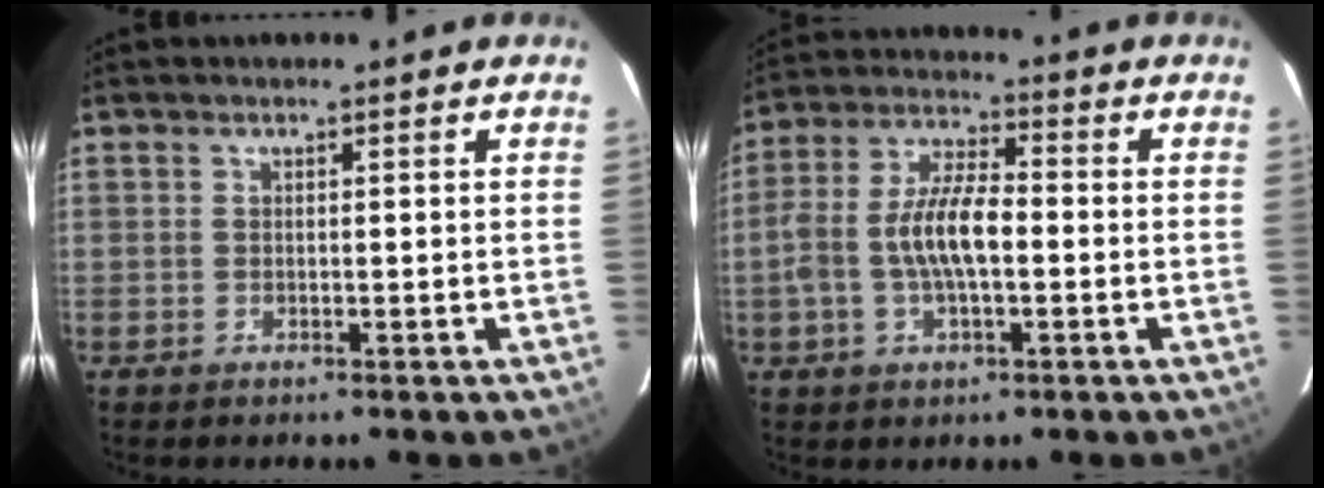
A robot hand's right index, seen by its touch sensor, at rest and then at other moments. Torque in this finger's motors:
{"motor_torque": [0.81, -0.59, 0.38, 0.19]}